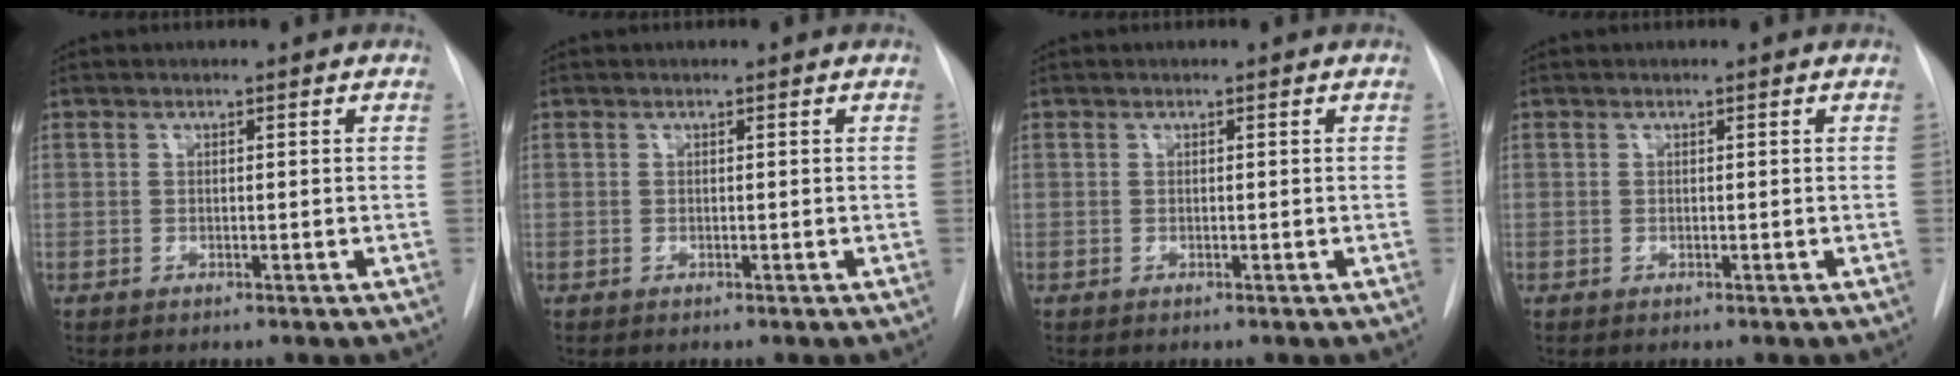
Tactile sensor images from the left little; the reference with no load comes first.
{"total": 0.0}
{"total": 0.0}
{"total": 0.0}